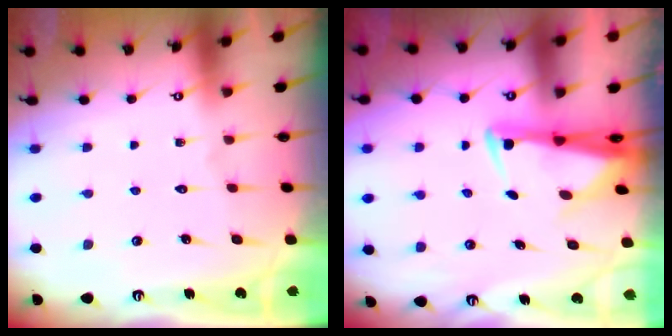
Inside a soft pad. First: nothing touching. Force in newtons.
{"total": 3.3, "press": 3.2, "slide": 1.0}